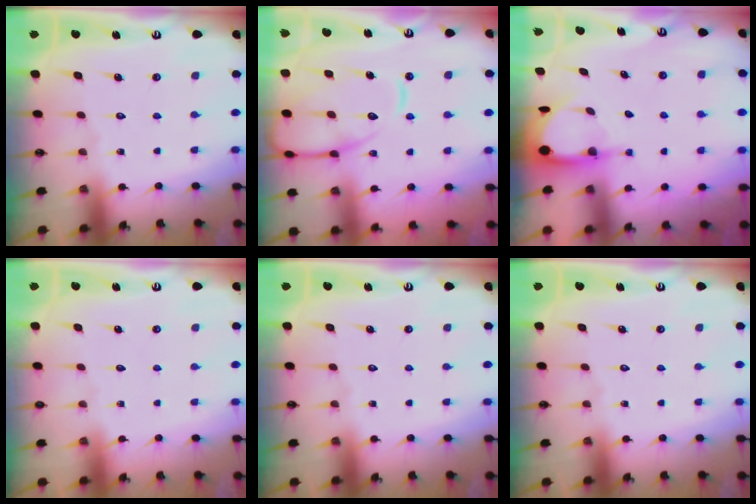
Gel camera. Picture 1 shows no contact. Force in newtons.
{"total": 12.4, "press": 12.4, "slide": 1.2}
{"total": 3.9, "press": 3.9, "slide": 0.2}
{"total": 0.0}
{"total": 0.0}
{"total": 0.0}